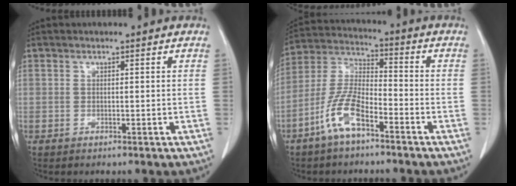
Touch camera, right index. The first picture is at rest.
{"total": 9.6, "force": [-5.4, 3.1, 7.2], "torque": [-0.164, 0.004, -0.107]}